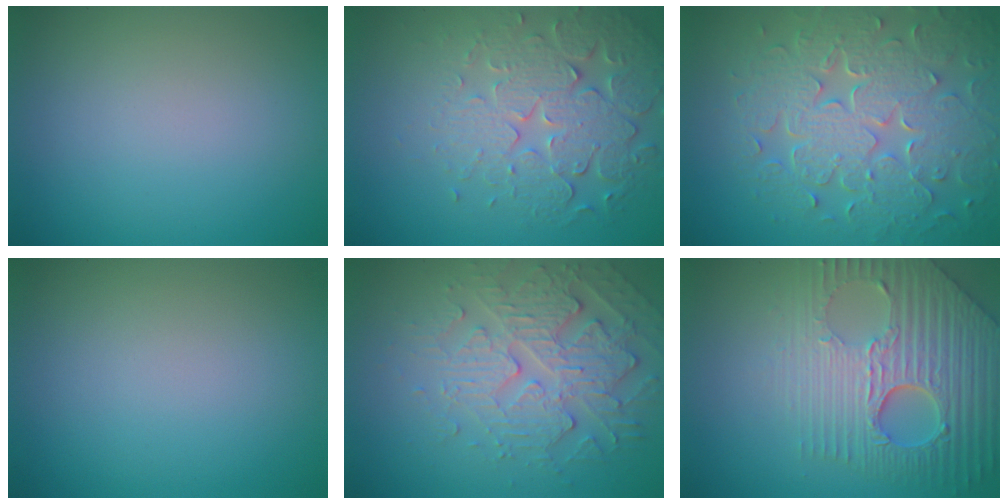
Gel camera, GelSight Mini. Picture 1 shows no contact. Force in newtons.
{"total": 5.9, "press": 4.8, "slide": 3.4}
{"total": 8.9, "press": 6.2, "slide": 6.4}
{"total": 0.0}
{"total": 4.8, "press": 4.2, "slide": 2.4}
{"total": 7.5, "press": 5.9, "slide": 4.7}